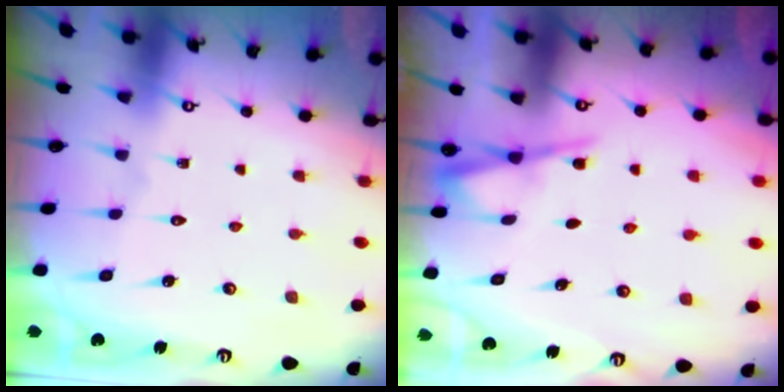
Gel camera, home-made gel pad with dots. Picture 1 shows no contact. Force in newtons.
{"total": 2.7, "press": 2.7, "slide": 0.5}